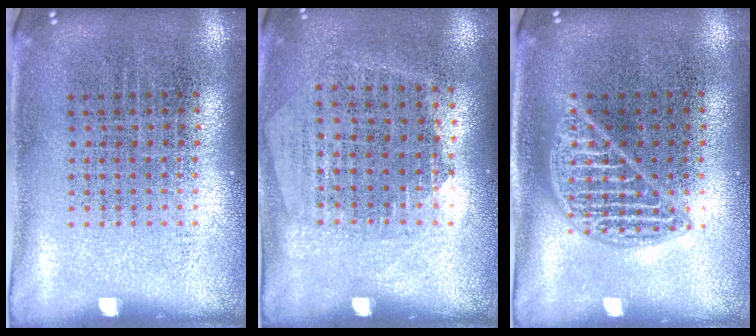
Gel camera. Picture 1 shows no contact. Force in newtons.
{"total": 1.3, "press": 1.2, "slide": 0.6}
{"total": 2.2, "press": 2.2, "slide": 0.3}